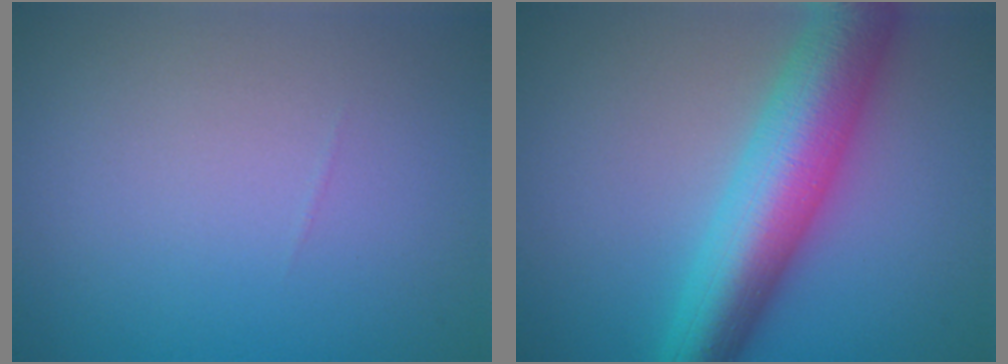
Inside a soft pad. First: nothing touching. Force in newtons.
{"total": 9.2, "press": 9.2, "slide": 0.3}